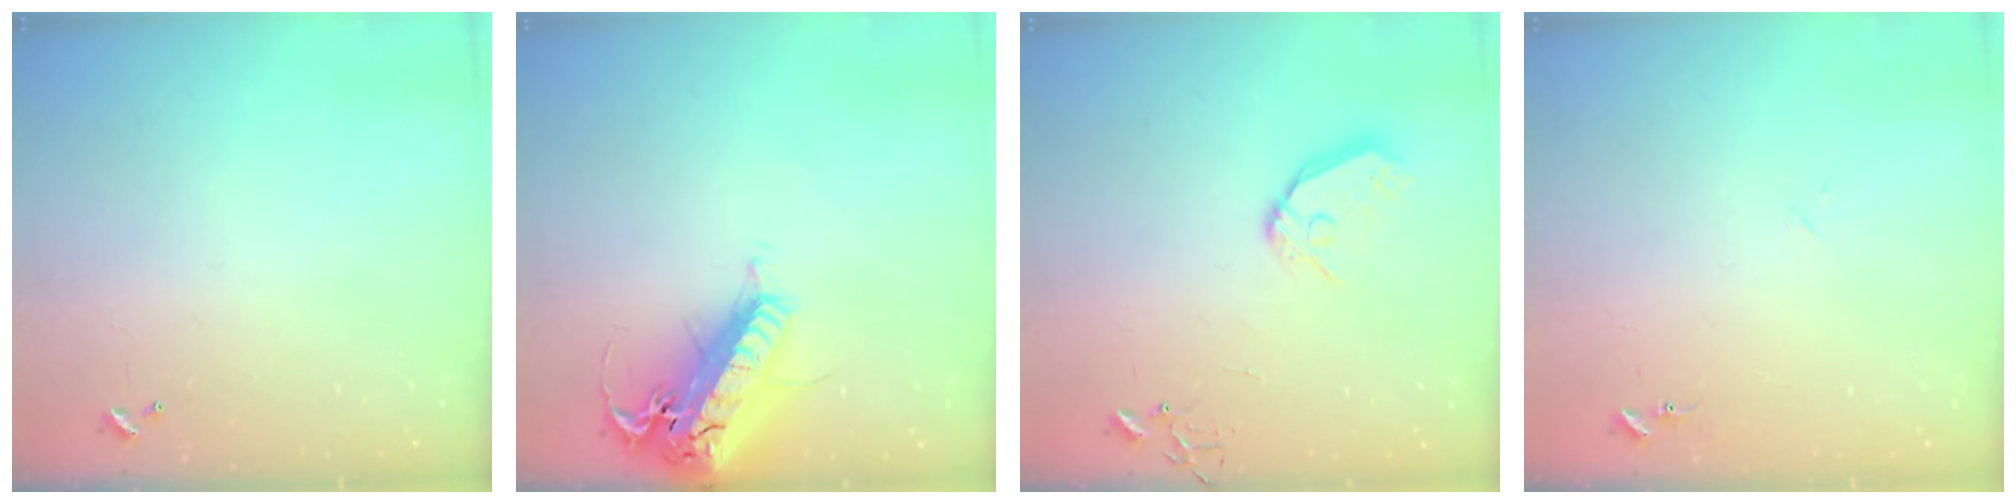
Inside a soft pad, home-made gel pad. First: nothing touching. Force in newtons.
{"total": 26.2, "press": 25.6, "slide": 5.5}
{"total": 10.5, "press": 10.5, "slide": 1.3}
{"total": 7.8, "press": 7.8, "slide": 0.6}